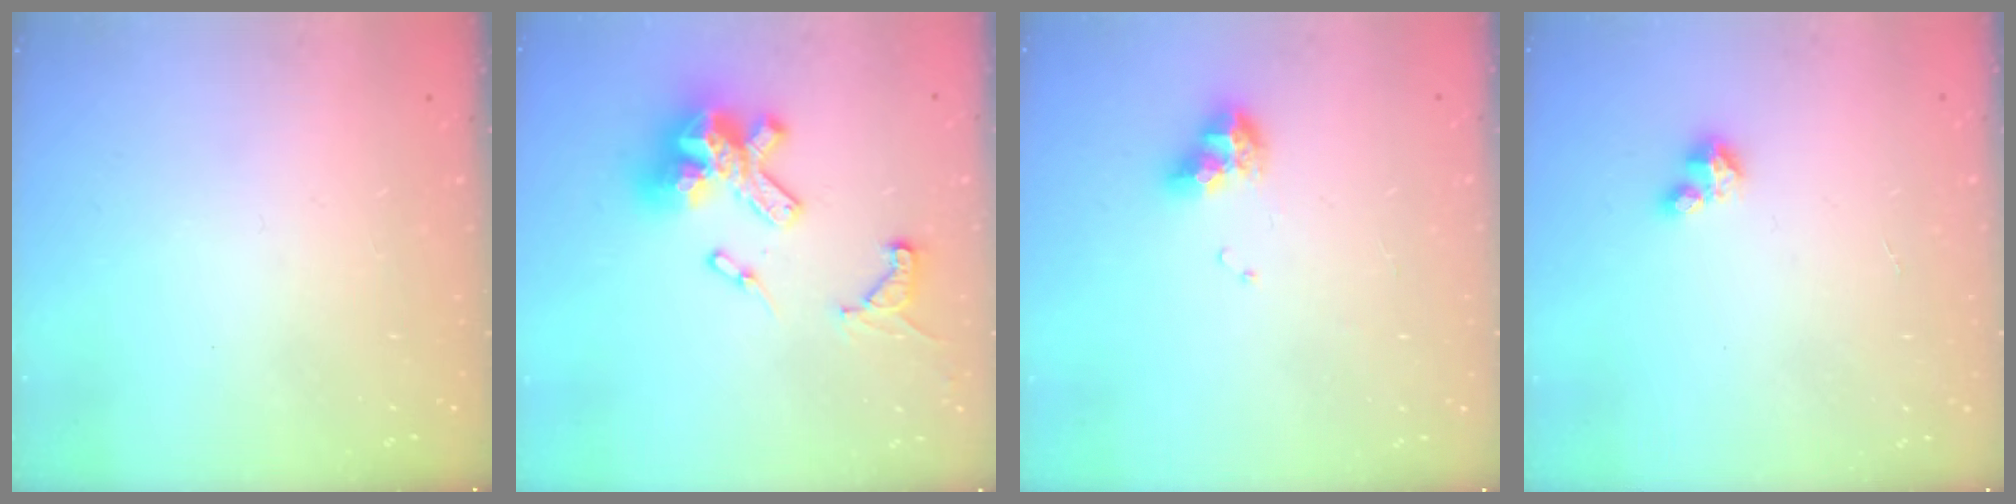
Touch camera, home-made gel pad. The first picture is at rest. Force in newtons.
{"total": 18.3, "press": 18.2, "slide": 1.6}
{"total": 8.7, "press": 8.7, "slide": 0.8}
{"total": 2.0, "press": 2.0, "slide": 0.2}